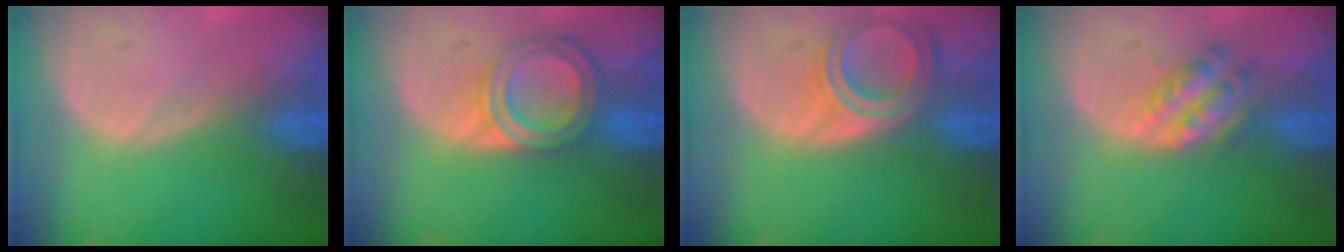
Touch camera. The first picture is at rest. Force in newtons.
{"total": 6.7, "press": 6.0, "slide": 3.1}
{"total": 6.7, "press": 6.0, "slide": 2.8}
{"total": 4.9, "press": 4.7, "slide": 1.6}